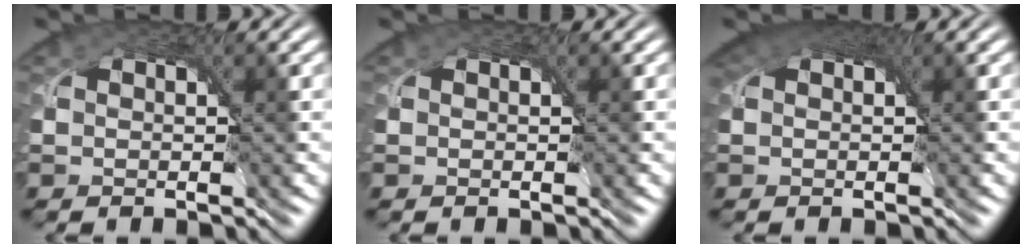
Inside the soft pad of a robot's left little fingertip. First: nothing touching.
{"total": 0.0}
{"total": 4.5, "force": [2.5, 2.5, 2.8], "torque": [-0.047, 0.016, 0.027]}